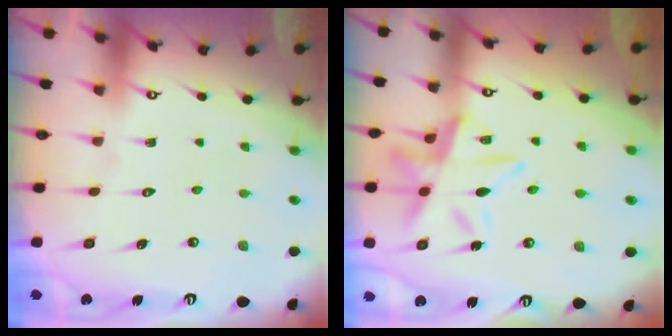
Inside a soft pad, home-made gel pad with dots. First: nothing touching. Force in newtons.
{"total": 14.2, "press": 14.1, "slide": 1.2}